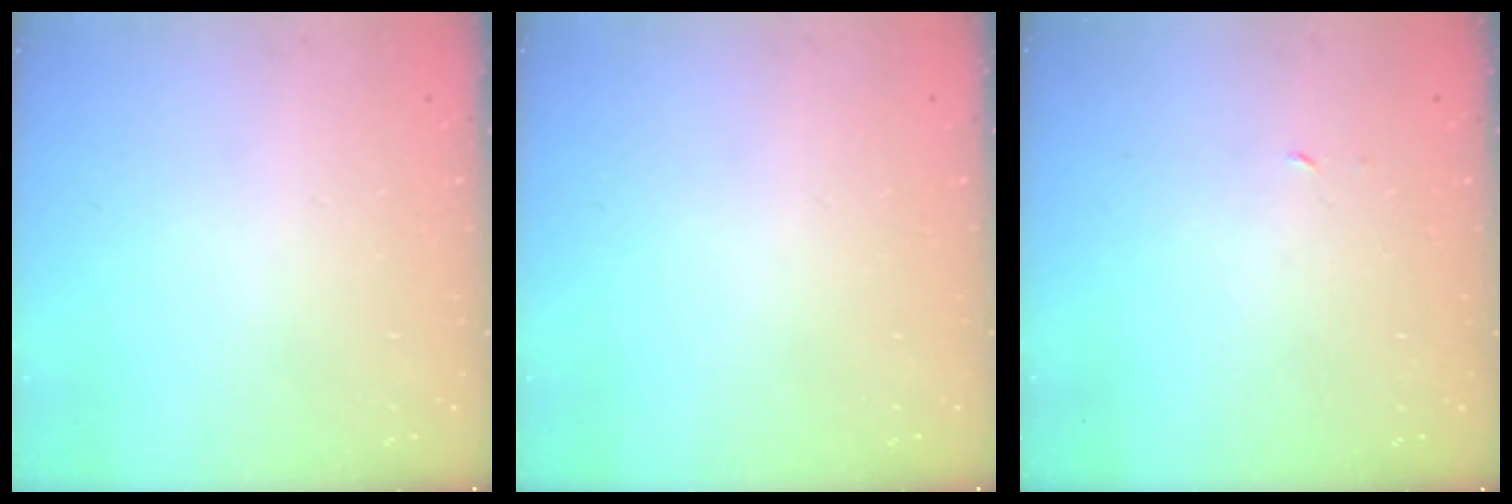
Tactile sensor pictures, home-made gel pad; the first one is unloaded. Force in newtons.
{"total": 0.0}
{"total": 1.8, "press": 1.8, "slide": 0.1}